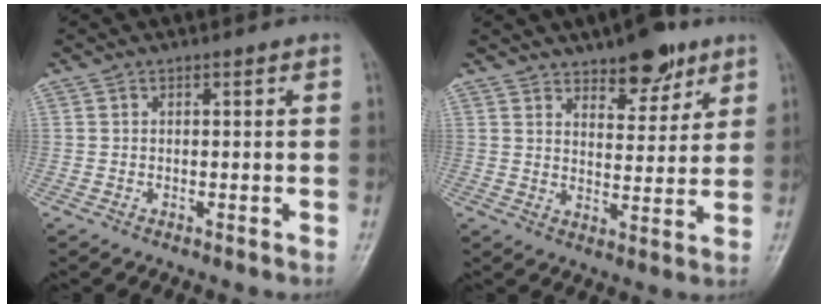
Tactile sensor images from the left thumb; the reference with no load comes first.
{"total": 9.2, "force": [6.3, 3.9, 5.4], "torque": [-0.049, -0.039, 0.095]}